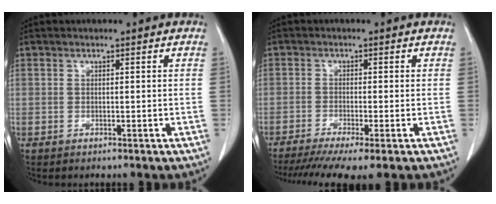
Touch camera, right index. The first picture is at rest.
{"total": 8.4, "force": [-6.1, 0.6, 5.8], "torque": [-0.094, -0.013, -0.099]}